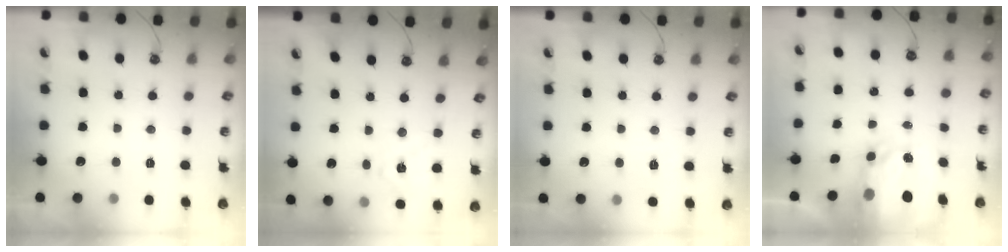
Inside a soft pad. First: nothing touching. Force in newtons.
{"total": 10.2, "press": 10.1, "slide": 1.4}
{"total": 4.8, "press": 4.7, "slide": 0.5}
{"total": 5.5, "press": 5.5, "slide": 0.5}